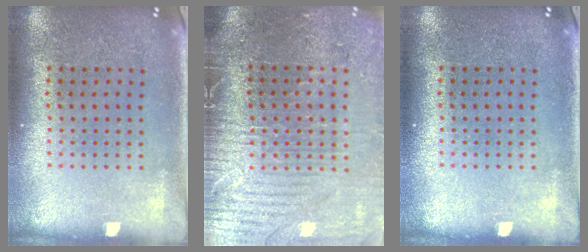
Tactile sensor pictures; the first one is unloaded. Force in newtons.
{"total": 3.7, "press": 3.4, "slide": 1.5}
{"total": 0.0}